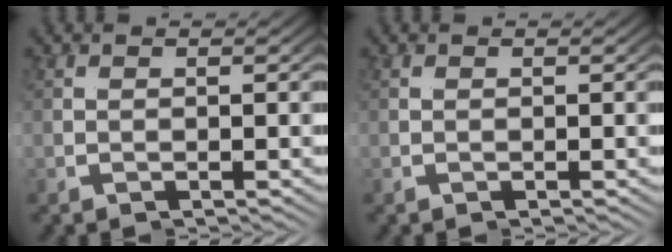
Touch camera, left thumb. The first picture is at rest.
{"total": 0.0}